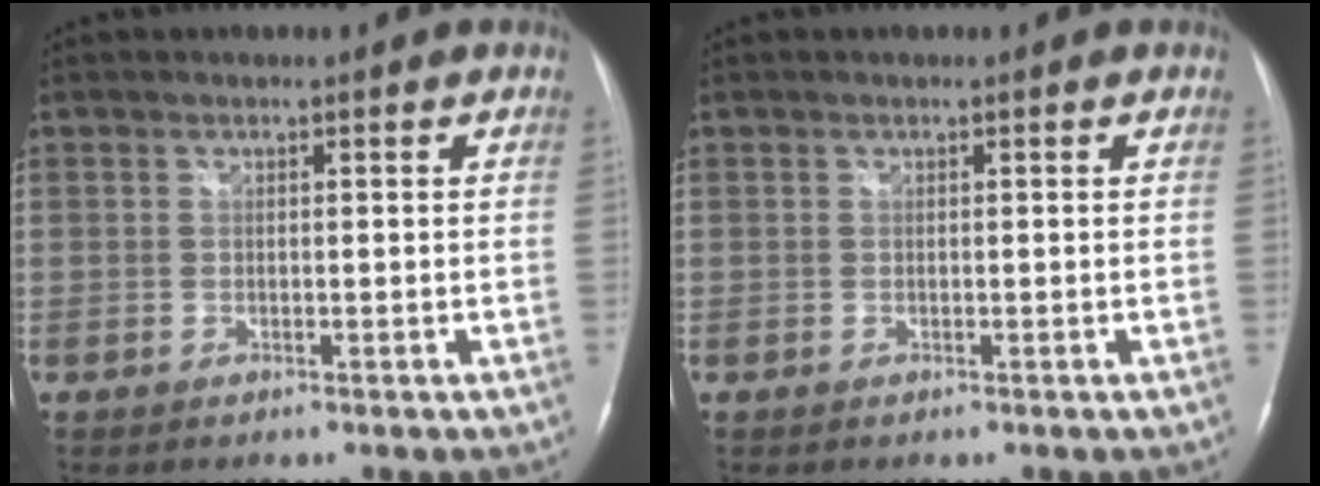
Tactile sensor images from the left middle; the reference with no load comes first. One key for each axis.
{"total": 0.0}